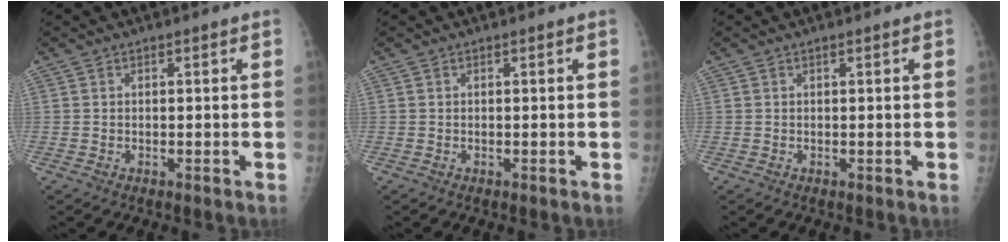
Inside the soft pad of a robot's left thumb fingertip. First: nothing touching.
{"total": 0.0}
{"total": 0.0}